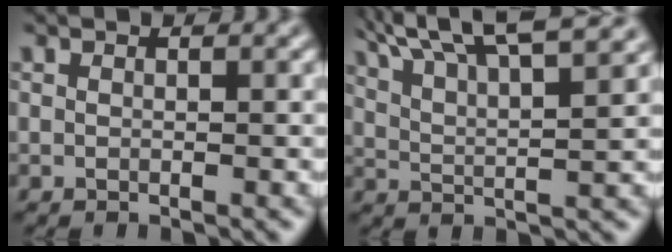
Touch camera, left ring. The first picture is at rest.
{"total": 9.5, "force": [6.7, 2.8, 6.1], "torque": [-0.115, 0.030, 0.083]}